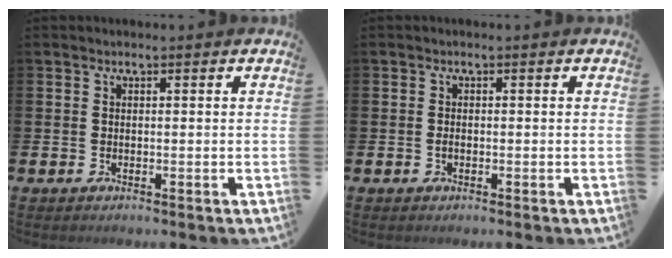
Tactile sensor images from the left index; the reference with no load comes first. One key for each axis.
{"total": 0.6, "fx": -0.2, "fy": 0.4, "fz": 0.5, "tx": -0.011, "ty": 0.001, "tz": -0.005}